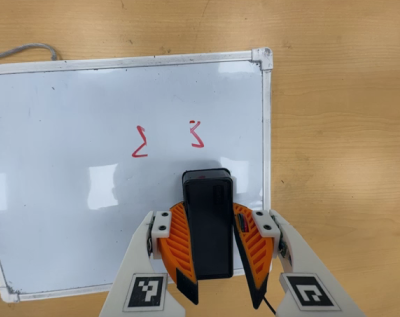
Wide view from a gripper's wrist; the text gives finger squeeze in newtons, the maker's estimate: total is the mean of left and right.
{"total": 9.6, "left": 9.4, "right": 9.9}